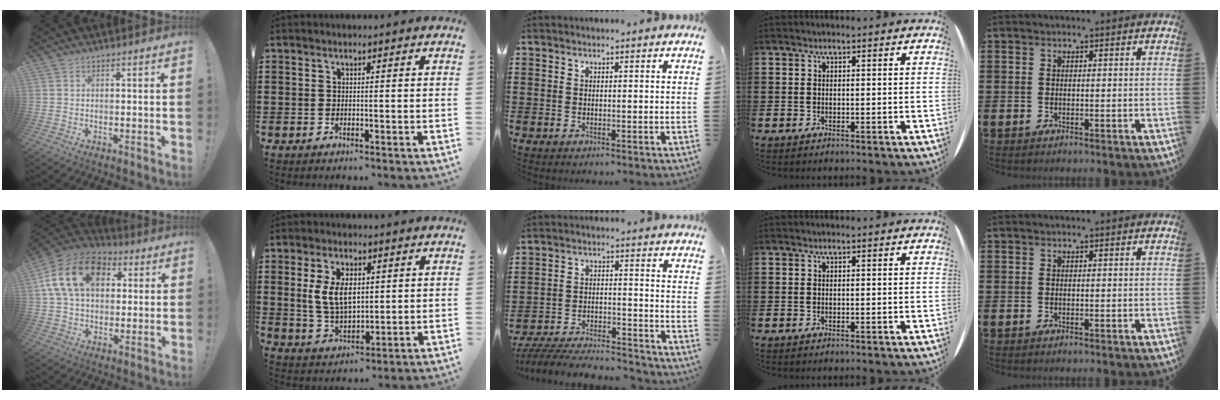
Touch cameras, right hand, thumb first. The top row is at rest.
{"thumb": {"total": 18.3, "force": [5.5, 12.4, 12.2], "torque": [-0.210, 0.000, 0.101]}, "index": {"total": 7.7, "force": [1.4, 4.3, 6.3], "torque": [-0.135, 0.006, 0.019]}, "middle": {"total": 6.6, "force": [-6.4, 0.8, 1.7], "torque": [-0.033, 0.005, -0.125]}}